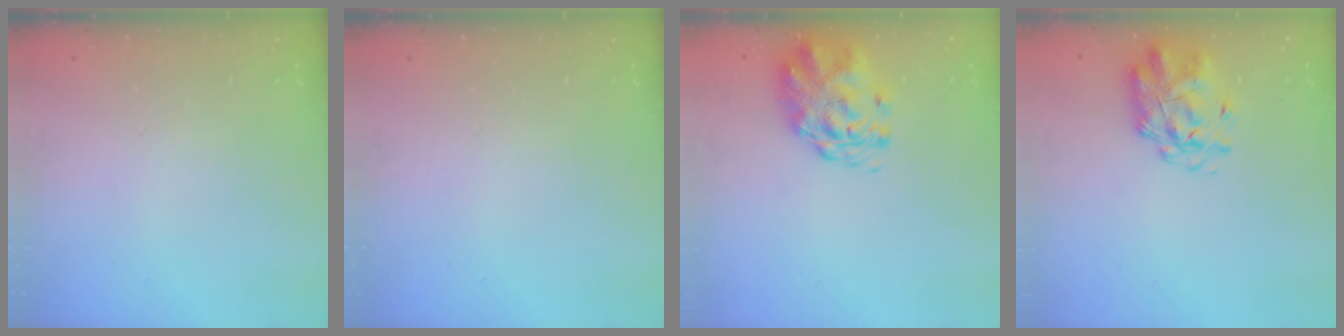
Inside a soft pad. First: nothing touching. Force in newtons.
{"total": 0.0}
{"total": 3.0, "press": 2.8, "slide": 1.1}
{"total": 3.0, "press": 2.9, "slide": 0.7}